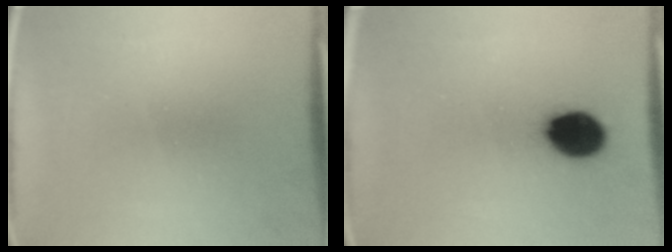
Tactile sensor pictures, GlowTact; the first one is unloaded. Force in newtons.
{"total": 10.9}